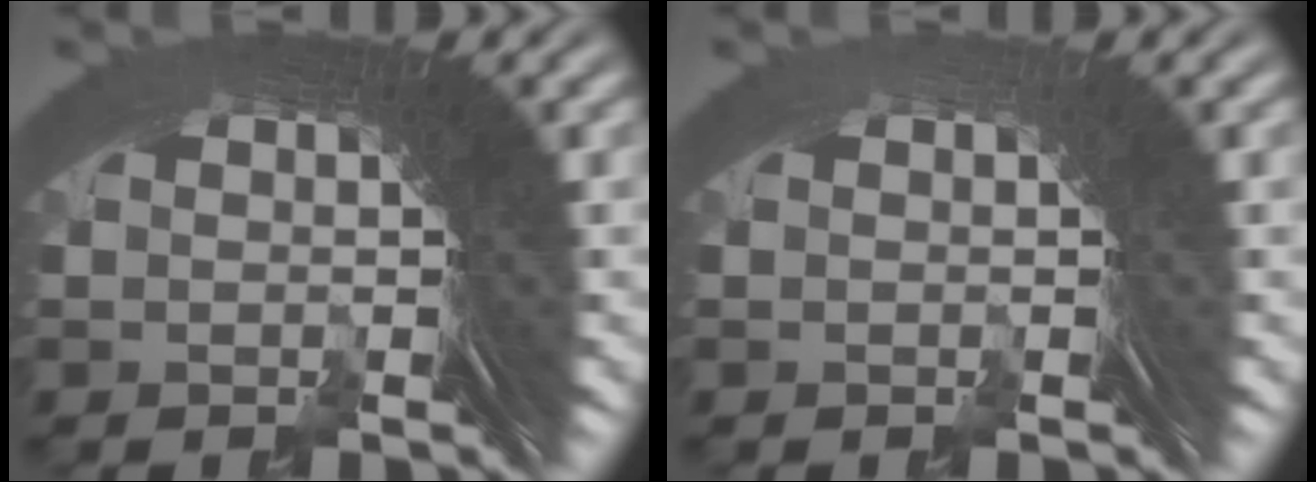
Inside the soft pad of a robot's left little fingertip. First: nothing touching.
{"total": 1.0, "force": [0.4, -0.1, -0.9], "torque": [0.014, 0.006, 0.004]}